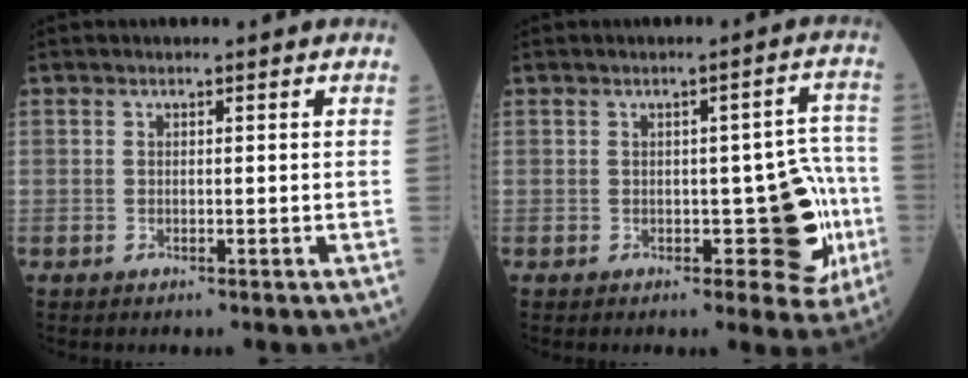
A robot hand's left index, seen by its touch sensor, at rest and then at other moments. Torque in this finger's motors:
{"motor_torque": [0.96, 0.14, 0.34, 0.05]}